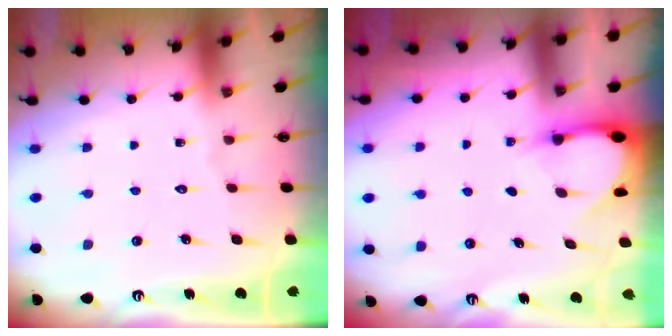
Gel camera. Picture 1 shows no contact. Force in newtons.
{"total": 2.9, "press": 2.9, "slide": 0.3}